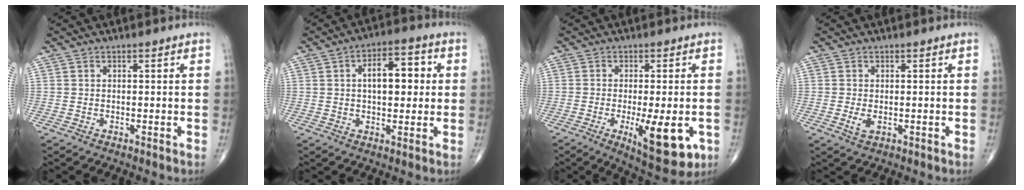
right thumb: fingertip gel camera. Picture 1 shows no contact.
{"total": 9.8, "force": [1.5, 5.1, 8.2], "torque": [-0.100, 0.016, 0.019]}
{"total": 12.2, "force": [-3.6, 4.0, 11.0], "torque": [-0.147, -0.016, -0.042]}
{"total": 1.9, "force": [-0.2, 1.1, 1.6], "torque": [-0.033, -0.005, -0.003]}